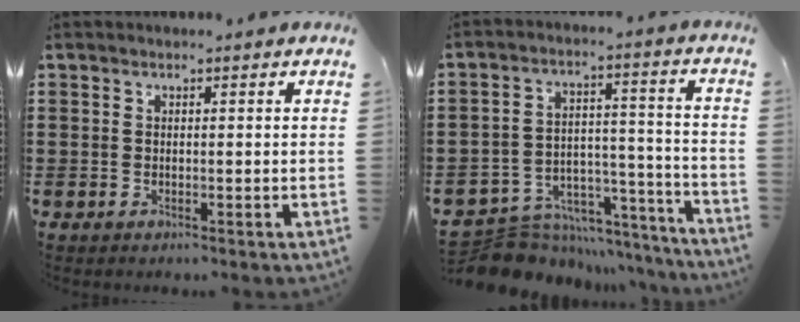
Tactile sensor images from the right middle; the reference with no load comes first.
{"total": 7.6, "force": [-6.9, 2.8, 1.4], "torque": [-0.023, 0.016, -0.126]}